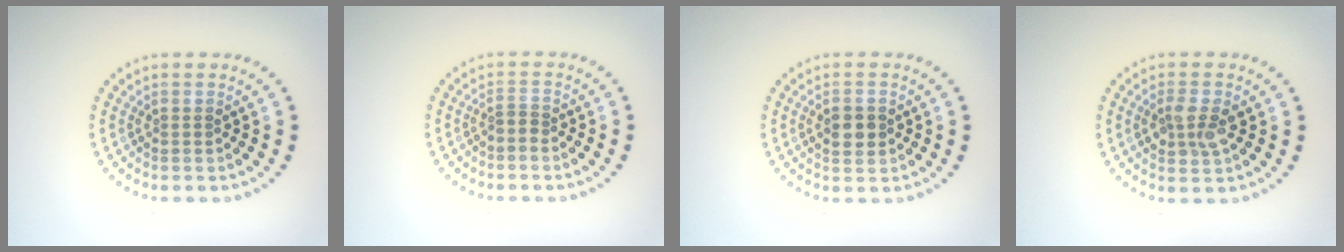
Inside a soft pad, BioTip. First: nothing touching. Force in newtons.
{"total": 0.8, "press": 0.5, "slide": 0.6}
{"total": 2.8, "press": 2.8, "slide": 0.1}
{"total": 2.5, "press": 2.5, "slide": 0.2}